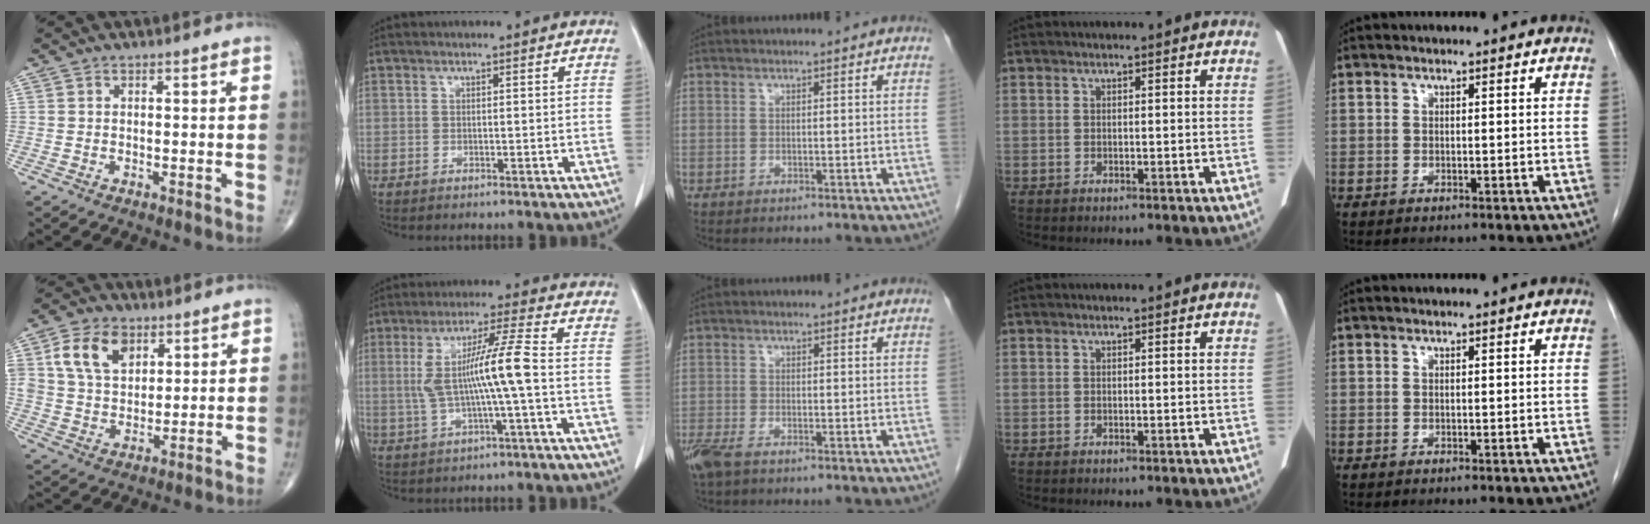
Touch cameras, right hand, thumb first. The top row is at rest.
{"thumb": {"total": 10.7, "force": [4.4, 7.3, 6.5], "torque": [-0.102, -0.008, 0.084]}, "index": {"total": 9.1, "force": [-0.4, -0.5, 9.1], "torque": [-0.179, 0.012, -0.004]}, "middle": {"total": 3.9, "force": [-2.7, 1.2, 2.5], "torque": [-0.060, -0.011, -0.050]}}